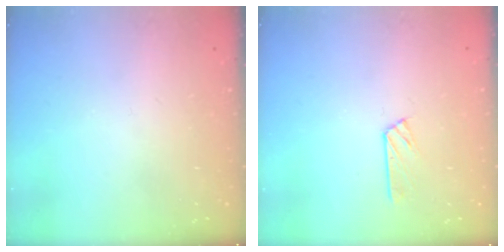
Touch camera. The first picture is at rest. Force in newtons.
{"total": 3.8, "press": 3.7, "slide": 0.5}